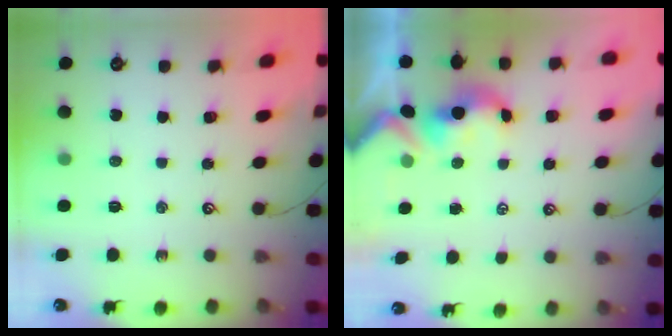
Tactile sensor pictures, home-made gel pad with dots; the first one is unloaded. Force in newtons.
{"total": 1.7, "press": 1.5, "slide": 0.7}